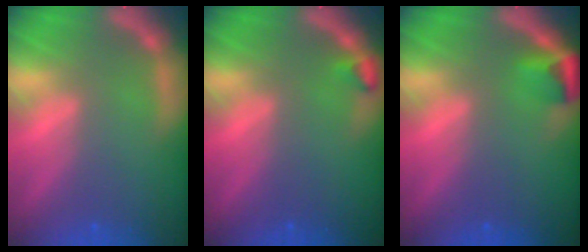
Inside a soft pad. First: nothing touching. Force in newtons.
{"total": 0.9}
{"total": 2.4}